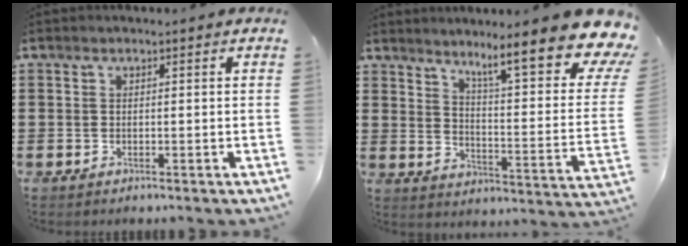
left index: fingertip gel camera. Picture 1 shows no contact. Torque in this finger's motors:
{"motor_torque": [2.14, 0.00, 1.05, 0.21]}